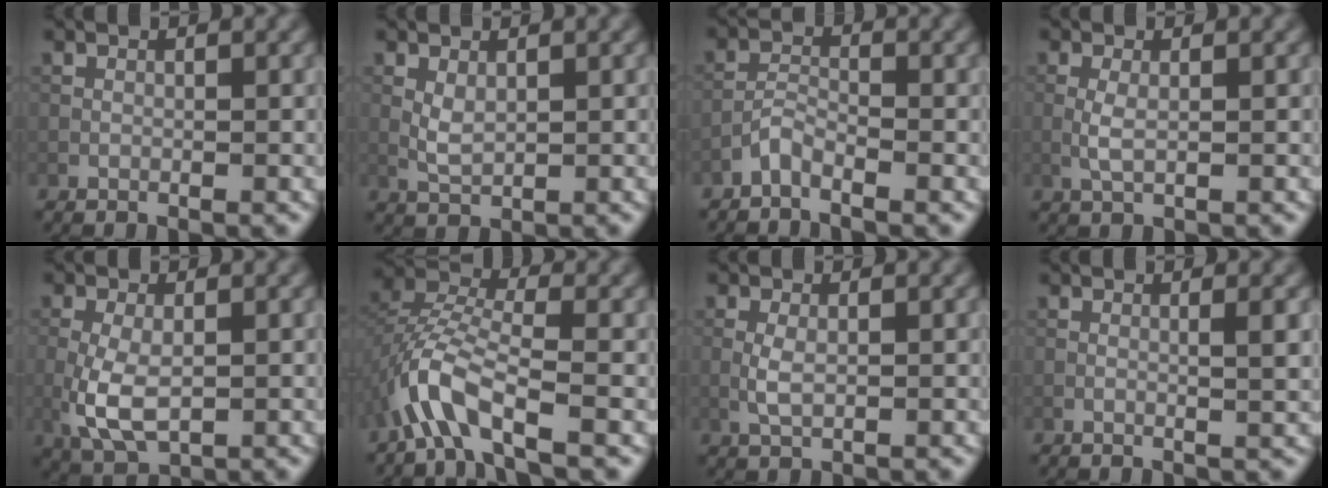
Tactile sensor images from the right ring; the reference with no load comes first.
{"total": 1.9, "force": [0.3, 1.0, 1.5], "torque": [-0.036, -0.001, 0.010]}
{"total": 1.8, "force": [-1.5, 0.4, 0.8], "torque": [-0.018, 0.007, -0.036]}
{"total": 1.7, "force": [-0.3, 0.6, 1.6], "torque": [-0.035, 0.000, -0.007]}
{"total": 5.3, "force": [-1.4, 2.8, 4.3], "torque": [-0.100, -0.008, -0.024]}
{"total": 5.9, "force": [-3.1, 2.3, 4.4], "torque": [-0.094, 0.007, -0.069]}
{"total": 1.9, "force": [-0.3, 0.9, 1.7], "torque": [-0.037, 0.000, -0.008]}
{"total": 1.8, "force": [0.1, 0.3, 1.7], "torque": [-0.027, 0.002, -0.002]}